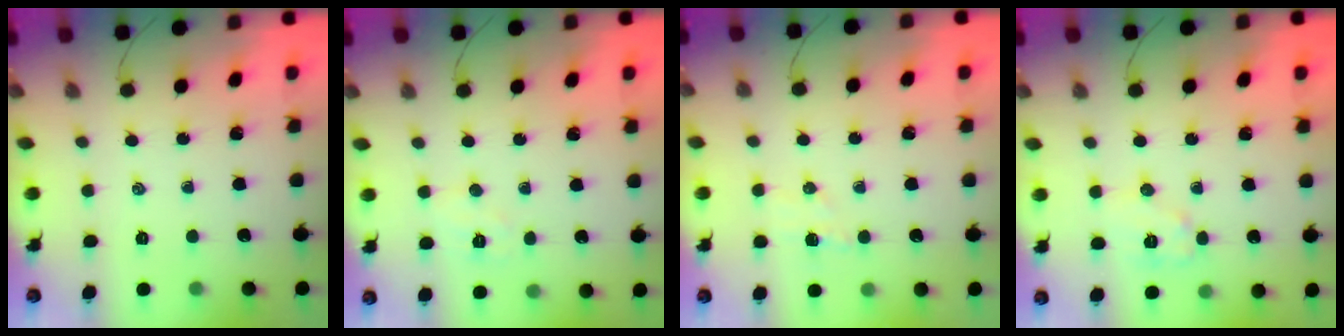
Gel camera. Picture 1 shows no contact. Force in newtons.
{"total": 5.2, "press": 5.1, "slide": 0.9}
{"total": 4.8, "press": 4.6, "slide": 1.3}
{"total": 8.1, "press": 8.1, "slide": 0.4}